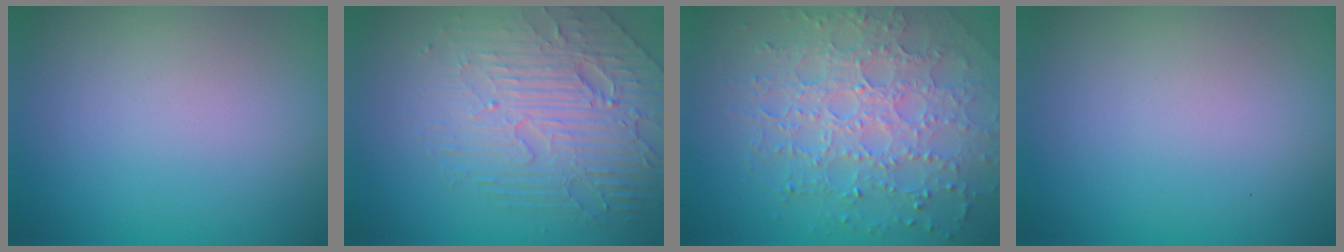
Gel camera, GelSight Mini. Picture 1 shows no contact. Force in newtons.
{"total": 6.4, "press": 4.8, "slide": 4.4}
{"total": 7.0, "press": 5.0, "slide": 4.9}
{"total": 0.0}